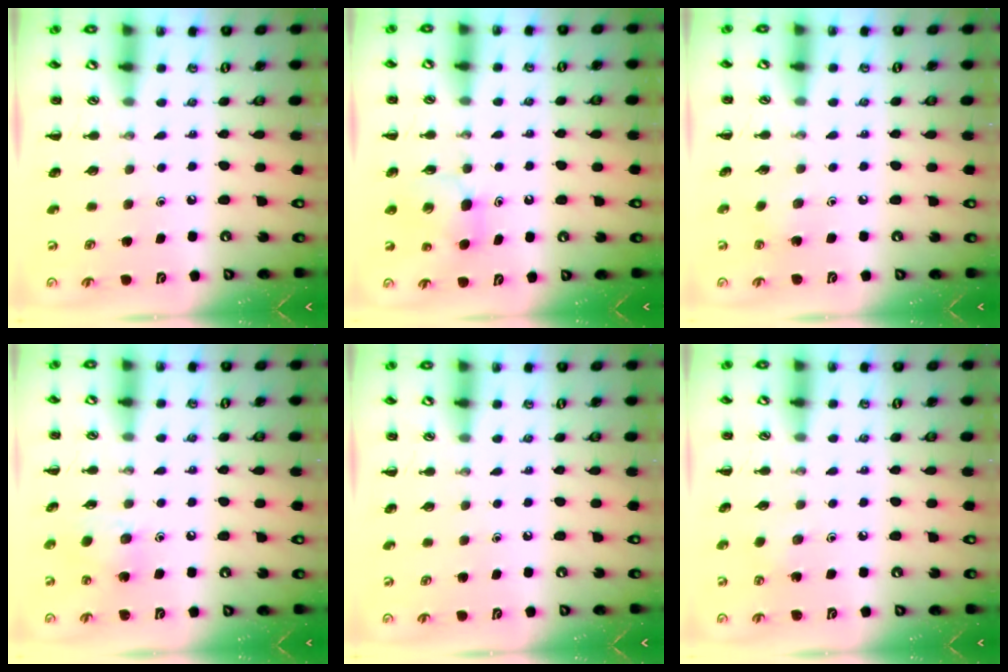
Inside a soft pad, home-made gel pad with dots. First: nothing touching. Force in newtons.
{"total": 5.8, "press": 5.7, "slide": 1.1}
{"total": 3.3, "press": 3.1, "slide": 1.0}
{"total": 6.6, "press": 6.6, "slide": 0.7}
{"total": 0.0}
{"total": 1.9, "press": 1.8, "slide": 0.6}